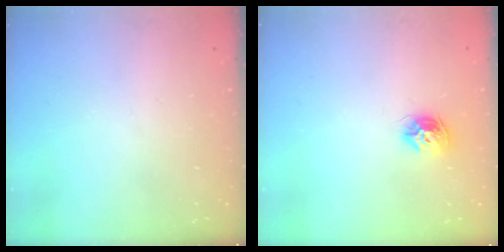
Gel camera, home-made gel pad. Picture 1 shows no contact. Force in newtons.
{"total": 8.8, "press": 8.8, "slide": 0.2}